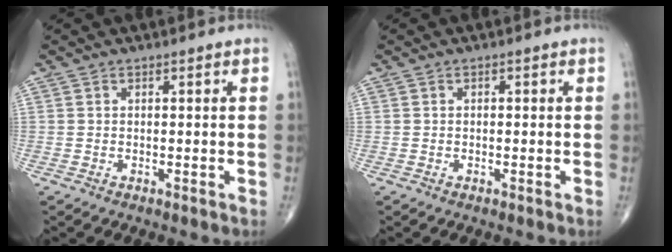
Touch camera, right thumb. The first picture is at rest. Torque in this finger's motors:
{"motor_torque": [-0.43, -0.17, 0.01, 0.17, -0.01]}